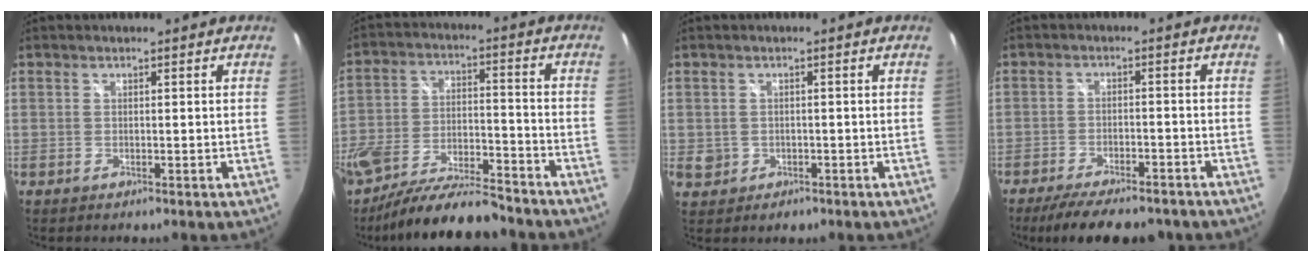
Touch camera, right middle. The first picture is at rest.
{"total": 16.7, "force": [-13.0, 4.9, 9.2], "torque": [-0.190, -0.037, -0.213]}
{"total": 3.8, "force": [-0.6, 3.5, 1.3], "torque": [-0.030, -0.001, -0.002]}
{"total": 13.1, "force": [-10.7, 3.8, 6.5], "torque": [-0.132, -0.021, -0.156]}